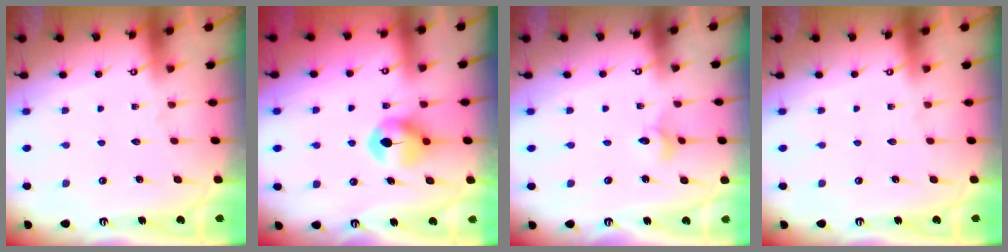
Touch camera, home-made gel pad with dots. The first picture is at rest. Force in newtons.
{"total": 8.0, "press": 7.9, "slide": 0.3}
{"total": 3.1, "press": 3.1, "slide": 0.3}
{"total": 0.0}